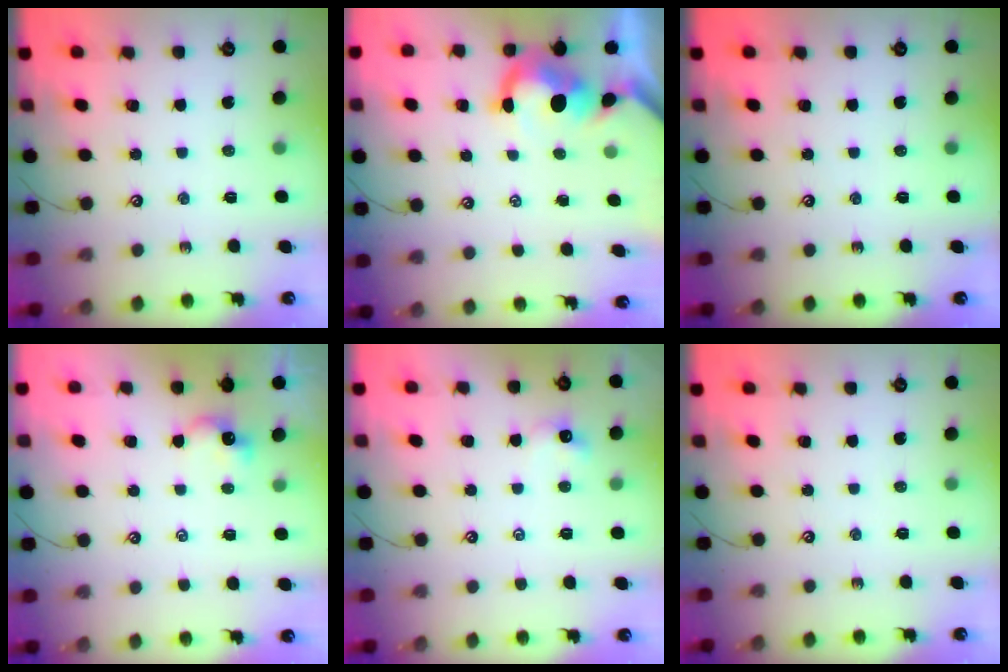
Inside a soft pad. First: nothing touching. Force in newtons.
{"total": 3.5, "press": 3.3, "slide": 1.1}
{"total": 0.0}
{"total": 2.8, "press": 2.8, "slide": 0.1}
{"total": 1.3, "press": 1.2, "slide": 0.4}
{"total": 0.0}